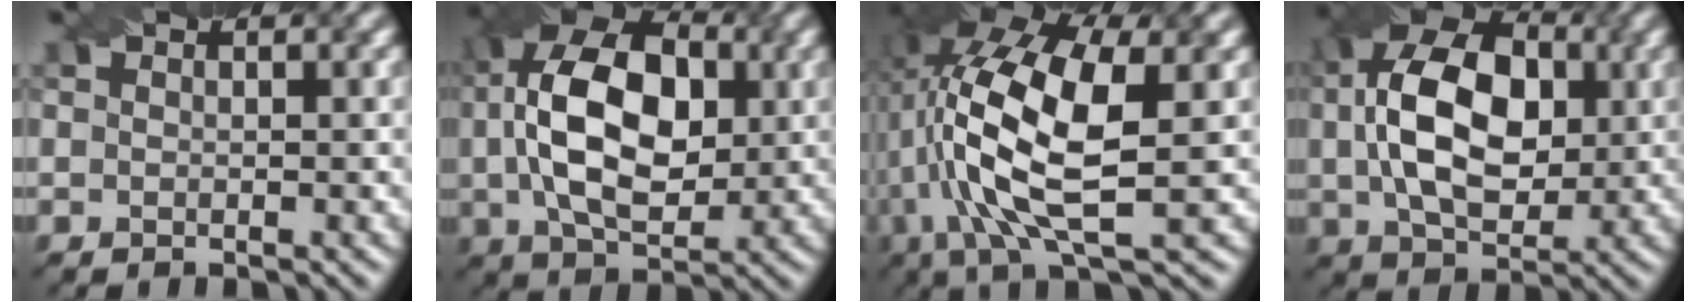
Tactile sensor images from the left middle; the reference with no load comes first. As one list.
[{"total": 12.7, "force": [1.4, 7.7, 10.0], "torque": [-0.193, 0.018, 0.023]}, {"total": 12.6, "force": [1.4, 5.0, 11.5], "torque": [-0.241, 0.005, 0.029]}, {"total": 11.7, "force": [1.5, 7.5, 8.9], "torque": [-0.174, 0.013, 0.025]}]